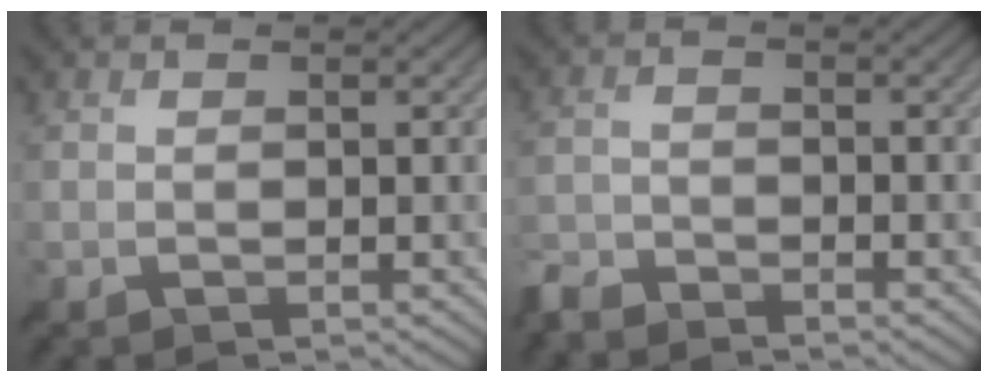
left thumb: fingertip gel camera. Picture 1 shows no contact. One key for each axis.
{"total": 3.3, "fx": -3.2, "fy": 0.6, "fz": 0.6, "tx": -0.016, "ty": -0.009, "tz": -0.077}